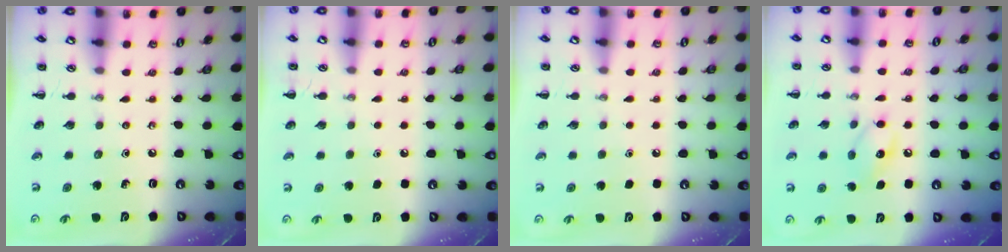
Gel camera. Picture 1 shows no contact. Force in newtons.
{"total": 1.8, "press": 1.8, "slide": 0.1}
{"total": 1.7, "press": 1.7, "slide": 0.1}
{"total": 8.8, "press": 8.7, "slide": 1.4}